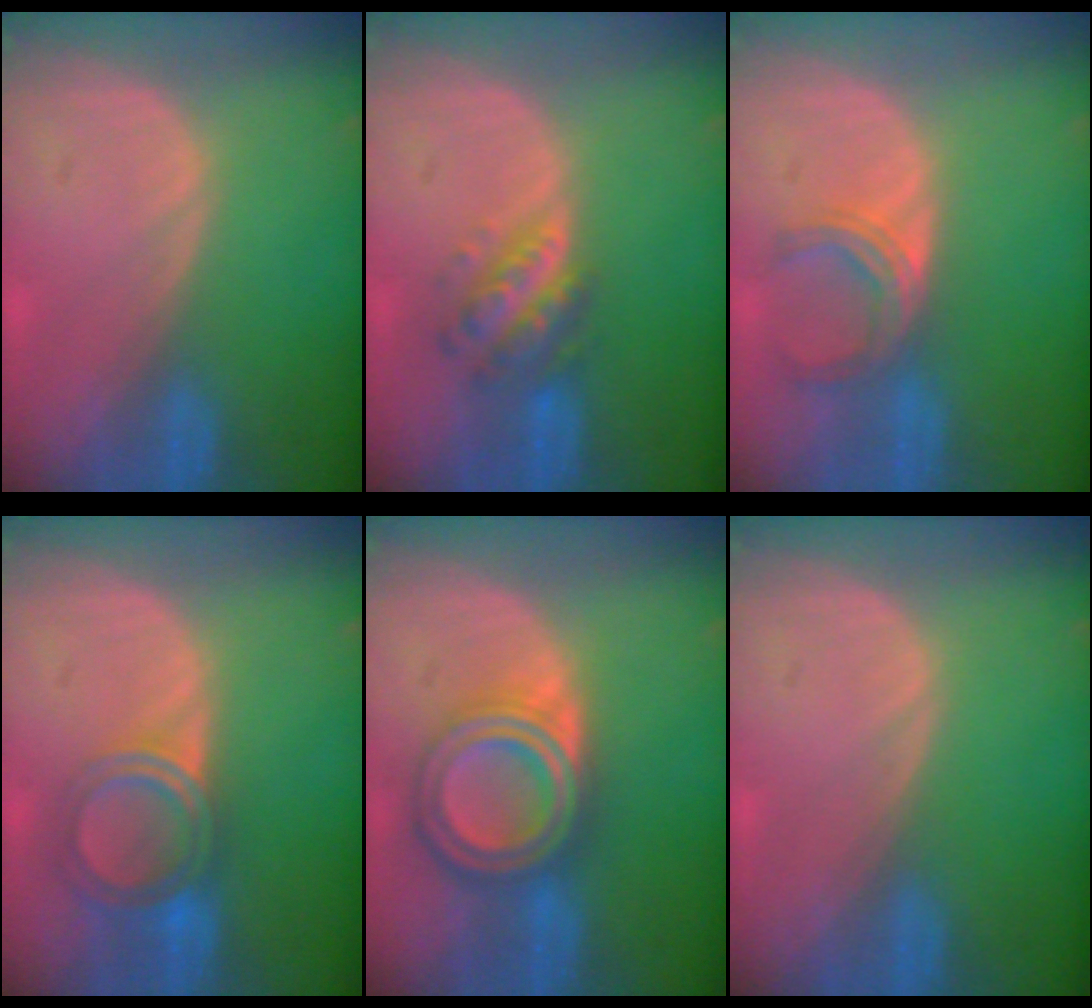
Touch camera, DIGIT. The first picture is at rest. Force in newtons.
{"total": 5.8, "press": 5.3, "slide": 2.3}
{"total": 4.9, "press": 4.5, "slide": 1.9}
{"total": 6.0, "press": 5.4, "slide": 2.6}
{"total": 8.1, "press": 8.1, "slide": 0.5}
{"total": 0.0}